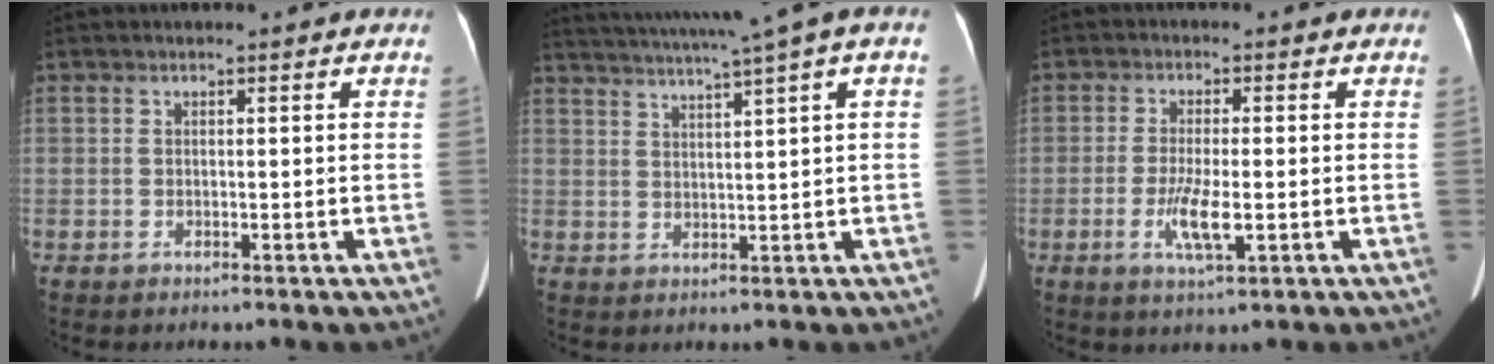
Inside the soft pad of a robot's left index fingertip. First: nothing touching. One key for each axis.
{"total": 12.3, "fx": 9.0, "fy": -1.1, "fz": 8.4, "tx": -0.145, "ty": 0.021, "tz": 0.121}
{"total": 5.2, "fx": -1.4, "fy": 0.9, "fz": 4.9, "tx": -0.103, "ty": -0.009, "tz": -0.024}